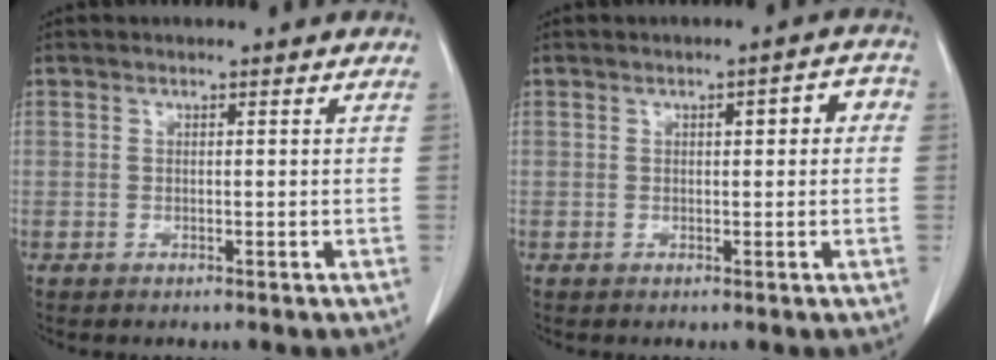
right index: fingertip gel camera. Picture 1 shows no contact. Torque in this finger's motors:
{"motor_torque": [0.31, 0.00, 0.02, 0.01]}